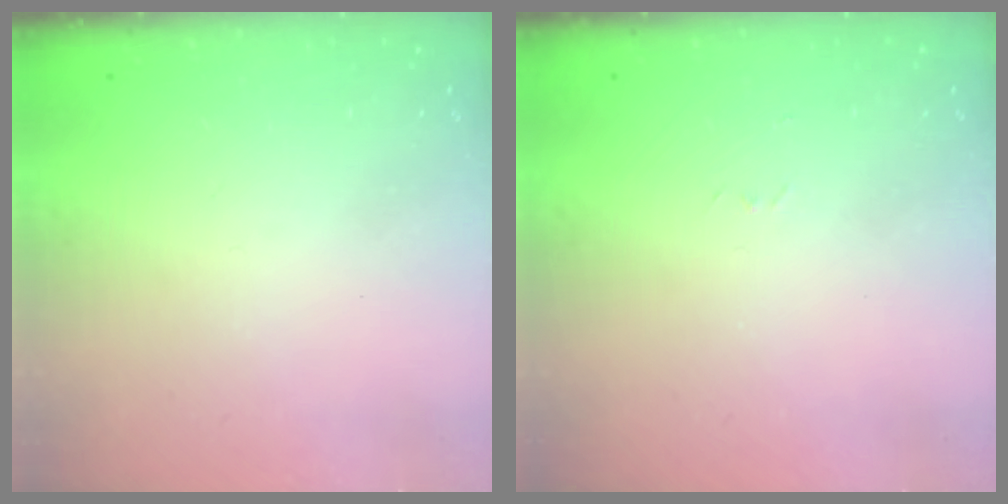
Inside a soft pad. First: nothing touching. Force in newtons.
{"total": 2.6, "press": 2.6, "slide": 0.4}